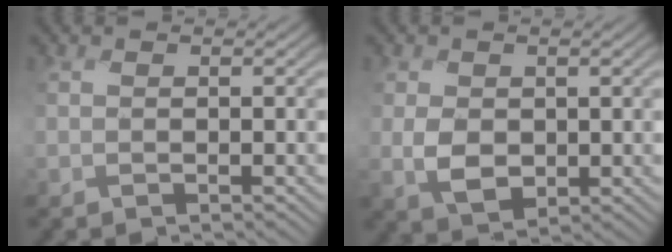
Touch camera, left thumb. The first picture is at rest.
{"total": 3.3, "force": [-0.4, 2.3, 2.3], "torque": [-0.053, -0.006, -0.010]}